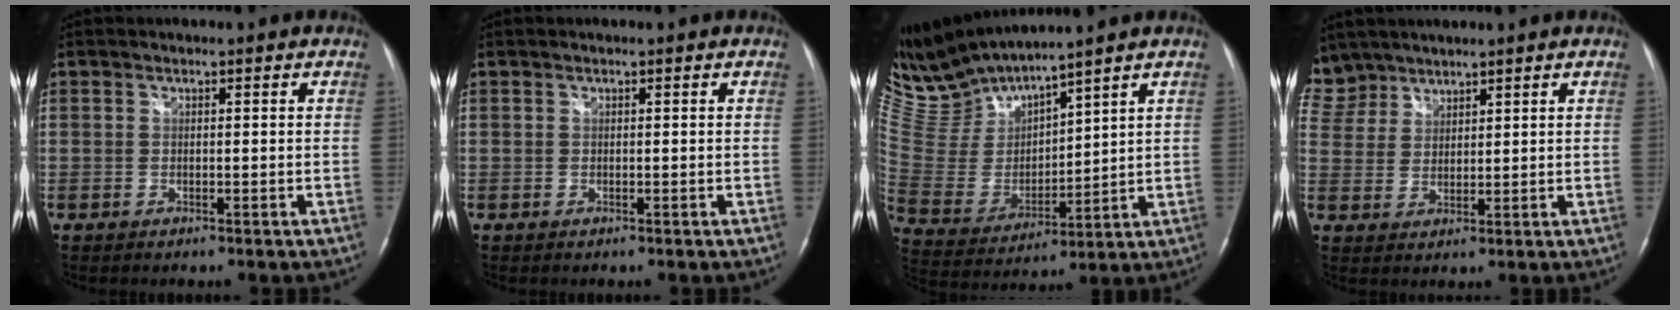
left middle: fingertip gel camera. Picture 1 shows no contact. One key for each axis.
{"total": 0.0}
{"total": 11.1, "fx": 10.9, "fy": -0.1, "fz": 2.2, "tx": -0.078, "ty": 0.001, "tz": 0.242}
{"total": 8.0, "fx": 6.7, "fy": 4.3, "fz": 0.2, "tx": -0.017, "ty": 0.011, "tz": 0.143}